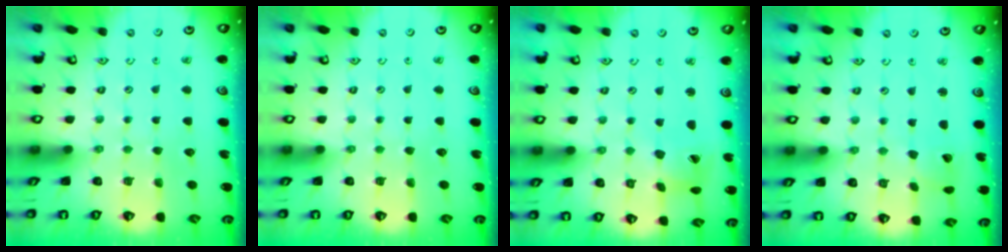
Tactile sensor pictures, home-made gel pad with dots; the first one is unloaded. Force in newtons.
{"total": 0.0}
{"total": 6.1, "press": 6.1, "slide": 0.5}
{"total": 2.1, "press": 2.1, "slide": 0.3}